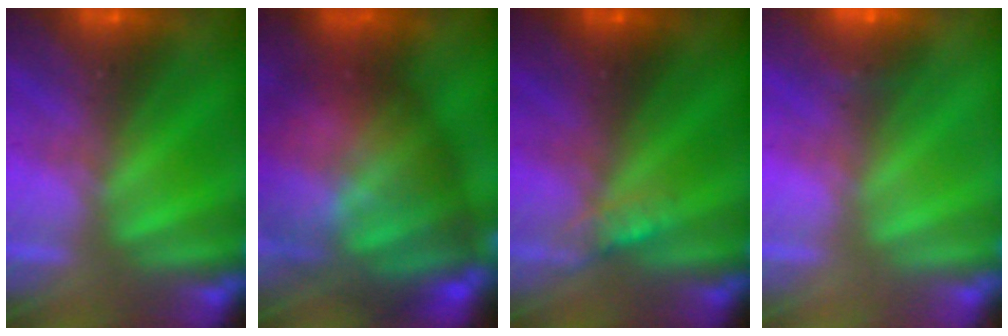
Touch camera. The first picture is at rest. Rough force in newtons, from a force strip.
{"total": 10.5}
{"total": 3.0}
{"total": 2.0}